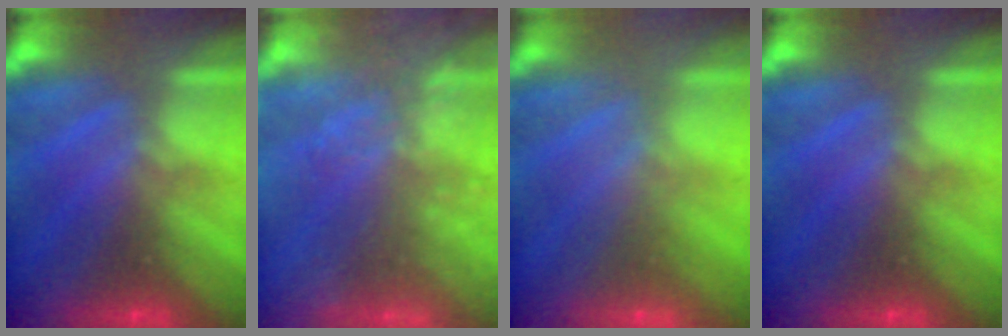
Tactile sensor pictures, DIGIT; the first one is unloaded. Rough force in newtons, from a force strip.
{"total": 12.7}
{"total": 1.5}
{"total": 0.0}